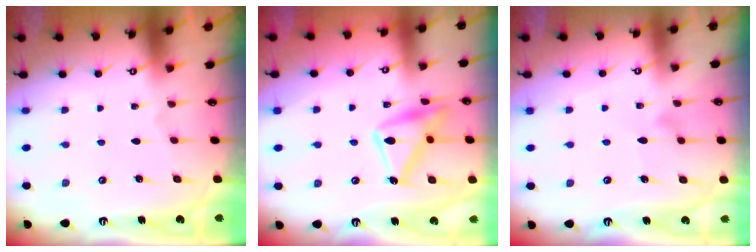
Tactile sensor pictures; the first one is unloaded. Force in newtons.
{"total": 16.0, "press": 16.0, "slide": 0.7}
{"total": 6.3, "press": 6.3, "slide": 0.3}